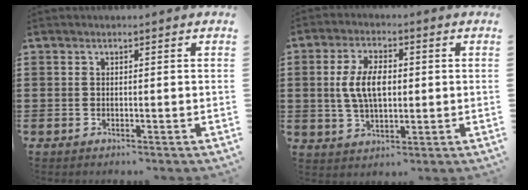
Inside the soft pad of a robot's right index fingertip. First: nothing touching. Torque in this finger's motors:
{"motor_torque": [0.49, -0.18, 0.41, 0.19]}